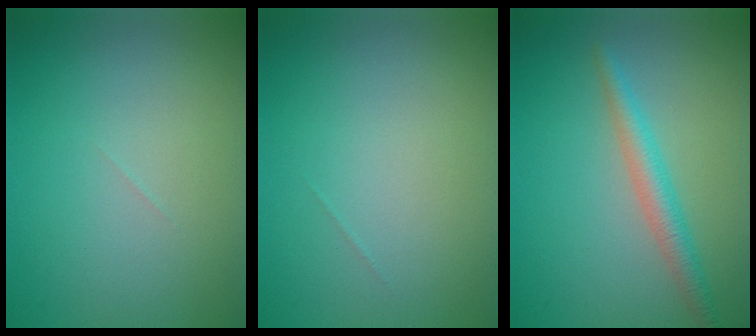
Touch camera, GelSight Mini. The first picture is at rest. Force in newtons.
{"total": 0.0}
{"total": 2.6, "press": 2.6, "slide": 0.1}